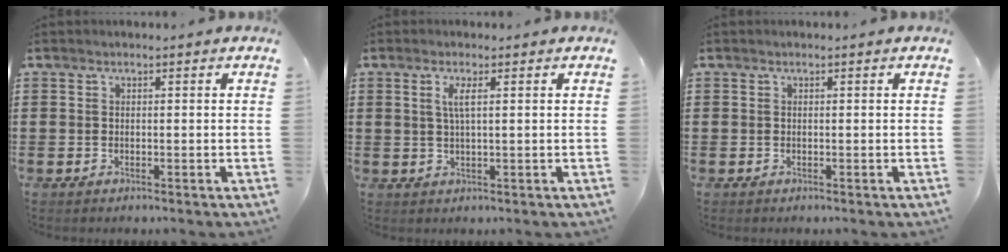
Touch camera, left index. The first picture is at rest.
{"total": 2.5, "force": [0.8, 0.2, 2.3], "torque": [-0.050, 0.000, 0.012]}
{"total": 0.0}